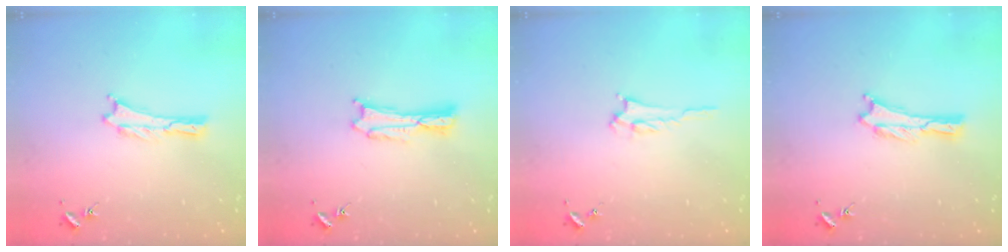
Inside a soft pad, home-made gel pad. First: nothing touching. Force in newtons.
{"total": 0.9, "press": 0.9, "slide": 0.2}
{"total": 2.2, "press": 2.2, "slide": 0.3}
{"total": 0.0}